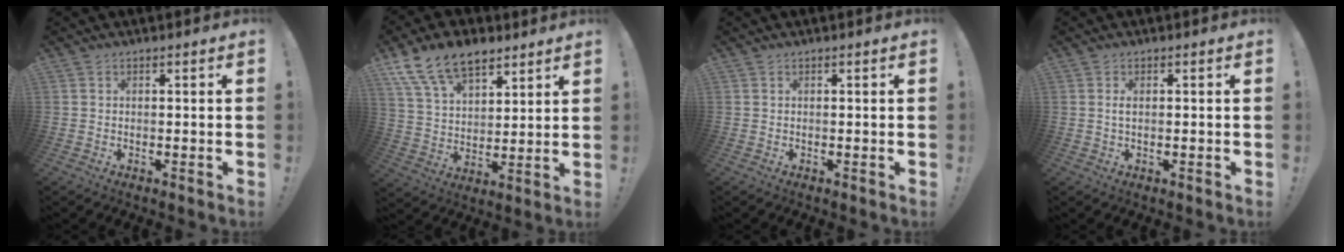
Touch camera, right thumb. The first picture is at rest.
{"total": 14.9, "force": [9.9, 8.2, 7.5], "torque": [-0.135, -0.053, 0.187]}
{"total": 0.0}
{"total": 1.5, "force": [-0.2, 0.4, 1.5], "torque": [-0.027, 0.002, -0.005]}